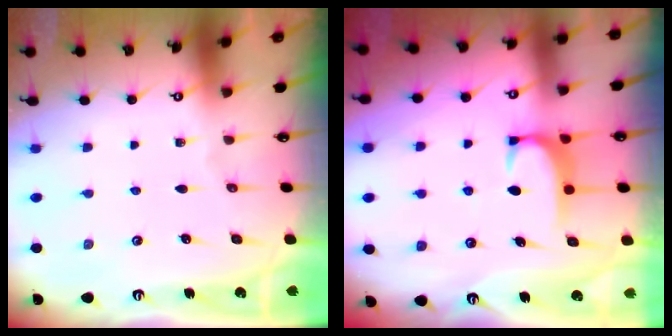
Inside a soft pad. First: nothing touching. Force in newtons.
{"total": 1.8, "press": 1.7, "slide": 0.5}